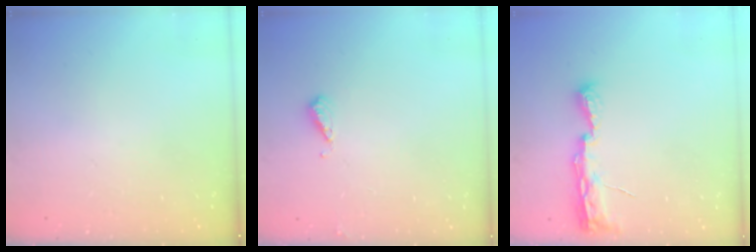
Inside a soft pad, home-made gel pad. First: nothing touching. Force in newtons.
{"total": 4.5, "press": 4.4, "slide": 0.8}
{"total": 8.2, "press": 8.2, "slide": 1.0}